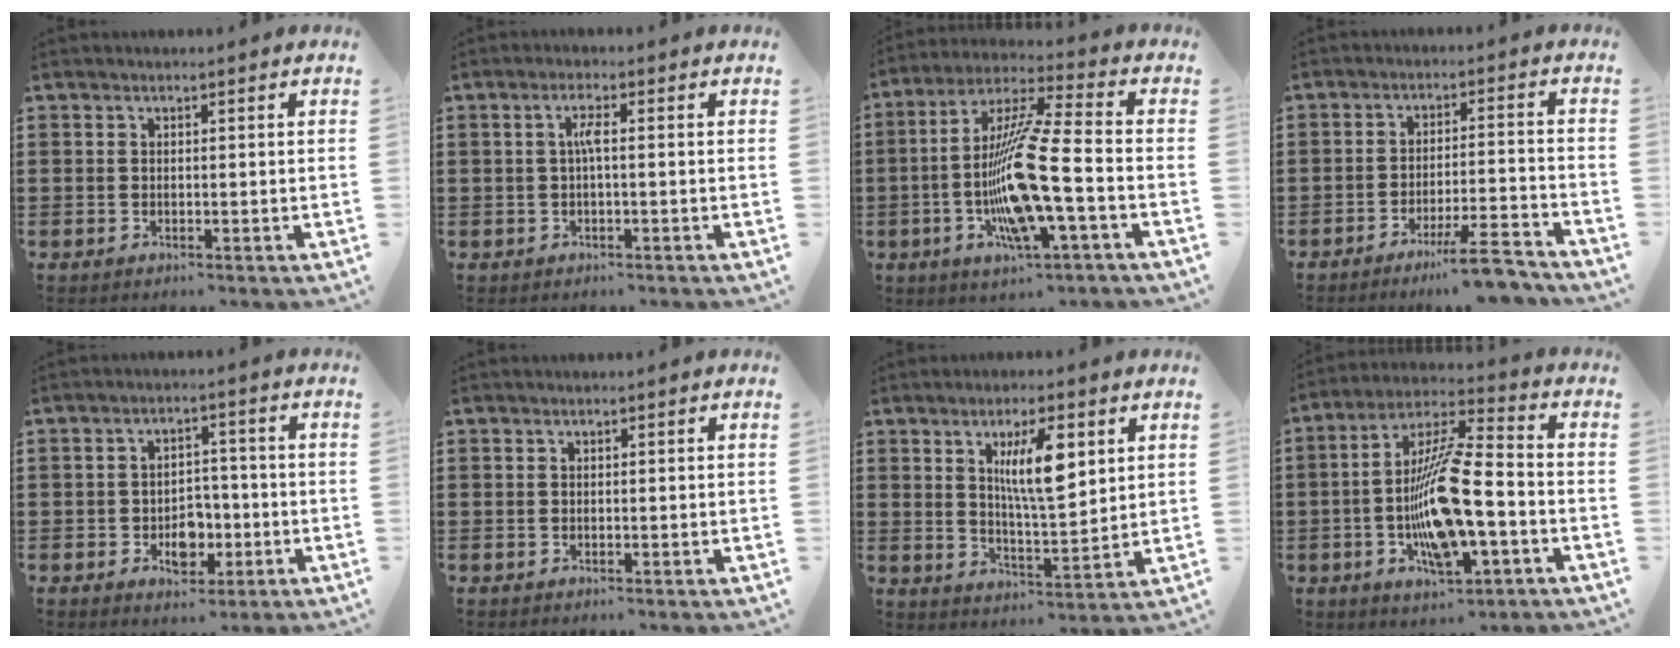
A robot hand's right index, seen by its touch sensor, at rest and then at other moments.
{"total": 2.5, "force": [-0.1, 0.2, 2.5], "torque": [-0.049, 0.001, -0.005]}
{"total": 14.1, "force": [-3.9, 0.8, 13.5], "torque": [-0.274, -0.020, -0.084]}
{"total": 6.4, "force": [-5.2, 0.0, 3.8], "torque": [-0.056, -0.006, -0.090]}
{"total": 5.1, "force": [-1.9, 3.4, 3.3], "torque": [-0.050, 0.006, -0.034]}
{"total": 0.0}
{"total": 8.6, "force": [3.3, 2.4, 7.6], "torque": [-0.137, 0.003, 0.051]}
{"total": 13.7, "force": [-3.9, 3.5, 12.6], "torque": [-0.258, -0.010, -0.076]}